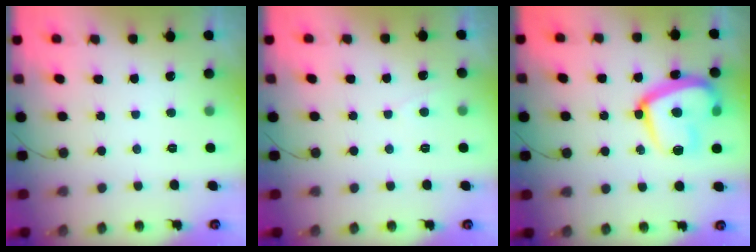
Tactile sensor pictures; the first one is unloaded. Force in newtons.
{"total": 2.3, "press": 2.3, "slide": 0.4}
{"total": 19.8, "press": 19.7, "slide": 1.9}